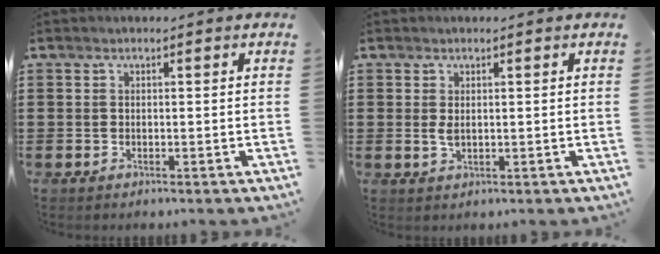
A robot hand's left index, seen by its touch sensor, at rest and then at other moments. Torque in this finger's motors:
{"motor_torque": [0.57, 0.52, 0.16, 0.06]}